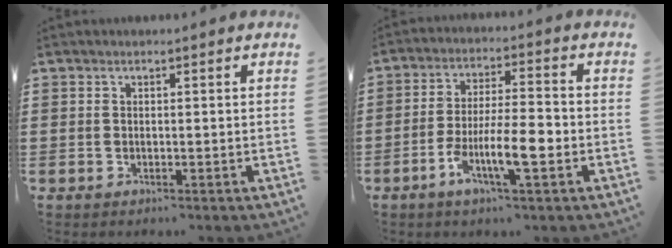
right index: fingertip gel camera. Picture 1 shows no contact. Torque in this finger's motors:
{"motor_torque": [2.14, 0.00, 0.32, 0.21]}